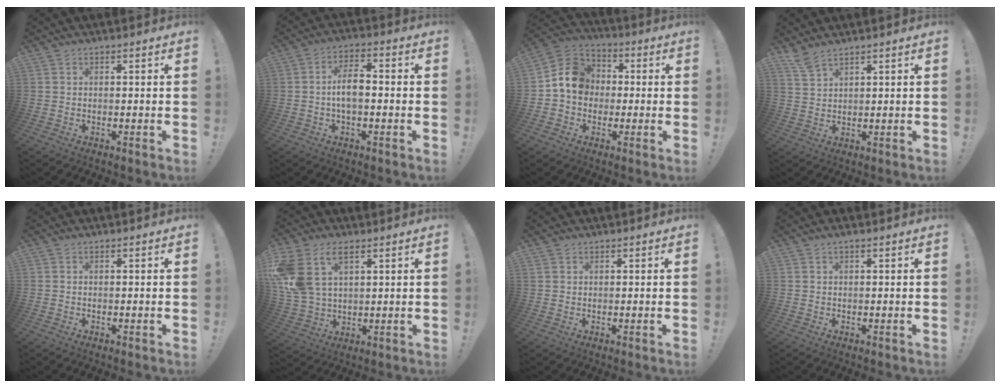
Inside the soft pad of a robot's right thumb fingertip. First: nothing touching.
{"total": 7.8, "force": [-0.8, 3.6, 6.9], "torque": [-0.125, 0.006, -0.017]}
{"total": 11.2, "force": [0.3, 9.8, 5.4], "torque": [-0.071, 0.022, 0.015]}
{"total": 4.5, "force": [3.8, 0.9, 2.3], "torque": [-0.050, -0.020, 0.070]}
{"total": 0.0}
{"total": 13.7, "force": [6.4, 8.4, 8.8], "torque": [-0.189, -0.024, 0.123]}
{"total": 1.2, "force": [0.9, 0.7, 0.2], "torque": [0.001, -0.001, 0.017]}
{"total": 0.8, "force": [0.5, 0.0, 0.7], "torque": [-0.018, 0.003, 0.009]}